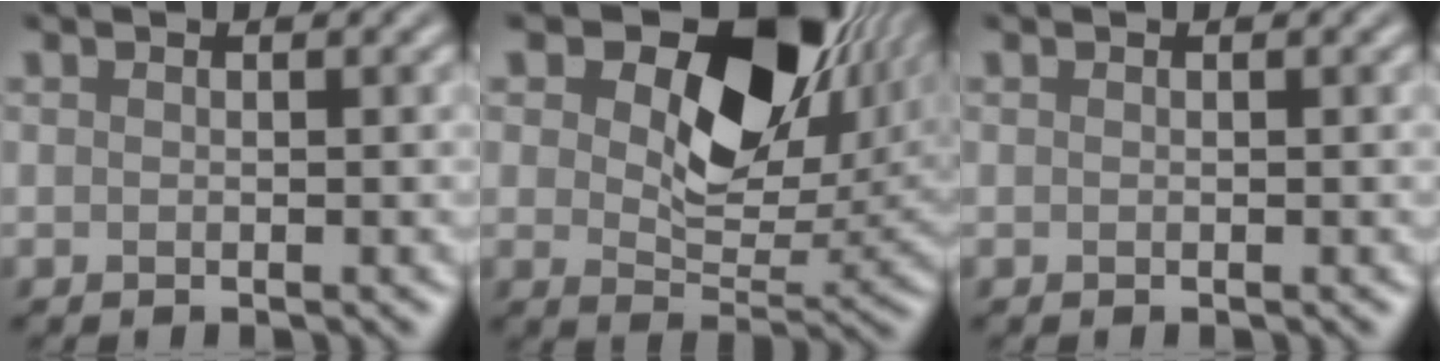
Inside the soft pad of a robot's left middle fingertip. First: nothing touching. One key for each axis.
{"total": 12.4, "fx": 5.3, "fy": 7.4, "fz": 8.4, "tx": -0.128, "ty": -0.005, "tz": 0.092}
{"total": 0.0}